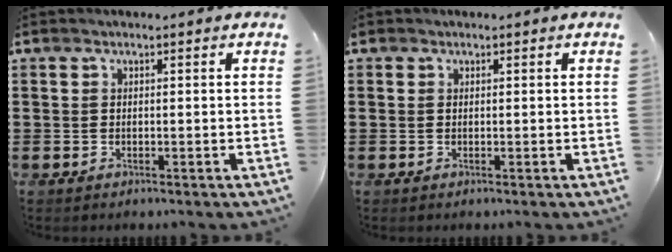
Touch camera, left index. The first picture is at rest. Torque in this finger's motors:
{"motor_torque": [0.07, -0.01, 0.01, 0.01]}